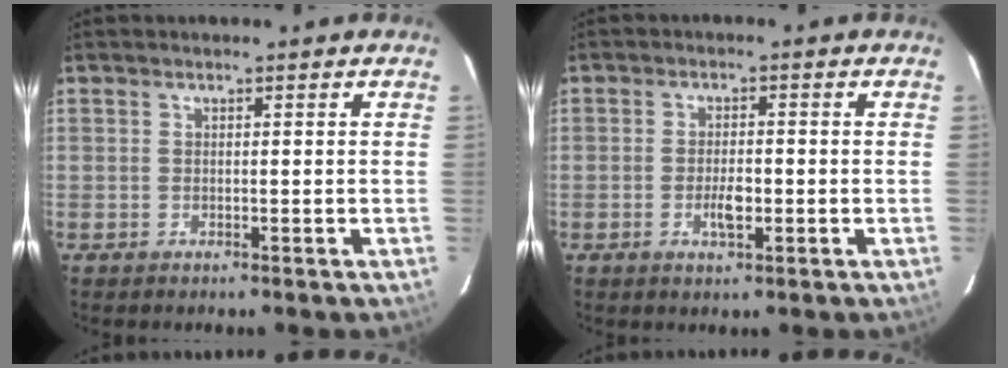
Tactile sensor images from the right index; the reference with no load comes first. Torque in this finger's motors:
{"motor_torque": [0.03, -0.09, 0.04, 0.04]}